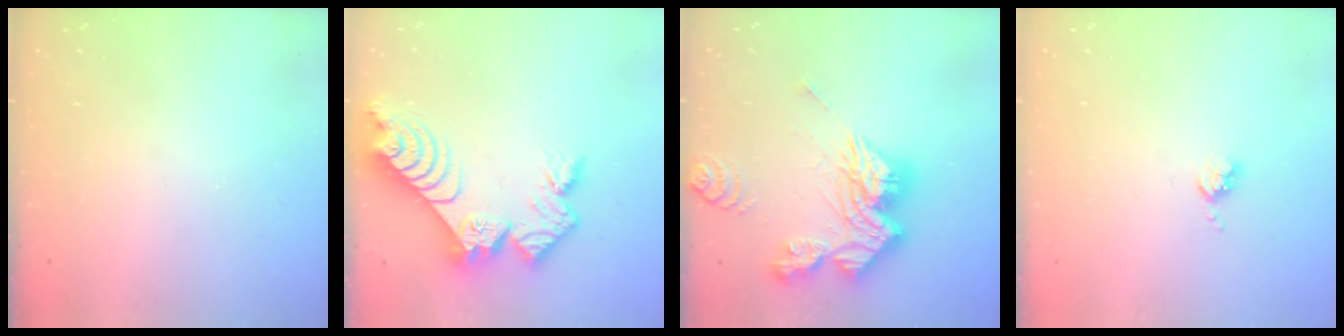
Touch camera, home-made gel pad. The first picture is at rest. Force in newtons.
{"total": 13.3, "press": 13.2, "slide": 1.2}
{"total": 19.8, "press": 19.6, "slide": 2.4}
{"total": 3.6, "press": 3.6, "slide": 0.6}